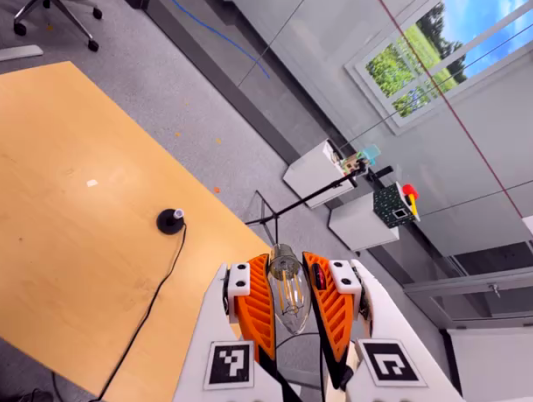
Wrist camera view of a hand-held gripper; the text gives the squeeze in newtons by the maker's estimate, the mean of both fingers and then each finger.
{"total": 24.1, "left": 25.1, "right": 23.1}